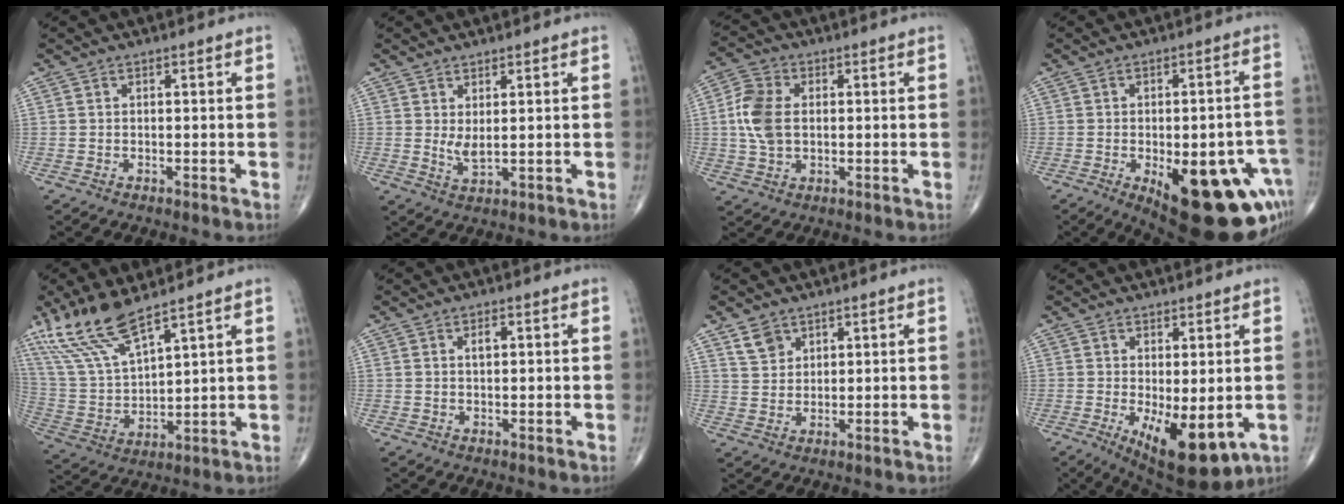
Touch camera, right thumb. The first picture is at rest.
{"total": 3.0, "force": [0.7, 0.9, 2.7], "torque": [-0.052, -0.015, 0.019]}
{"total": 8.4, "force": [0.5, 5.6, 6.2], "torque": [-0.128, 0.010, 0.010]}
{"total": 24.4, "force": [-9.4, 10.1, 20.1], "torque": [-0.178, 0.017, -0.103]}
{"total": 13.5, "force": [10.1, 3.4, 8.4], "torque": [-0.174, -0.043, 0.214]}
{"total": 1.6, "force": [0.5, 0.8, 1.3], "torque": [-0.018, 0.001, 0.008]}
{"total": 4.2, "force": [2.7, 2.9, 1.4], "torque": [-0.011, -0.017, 0.057]}
{"total": 11.9, "force": [-3.1, 4.8, 10.4], "torque": [-0.144, -0.021, -0.027]}